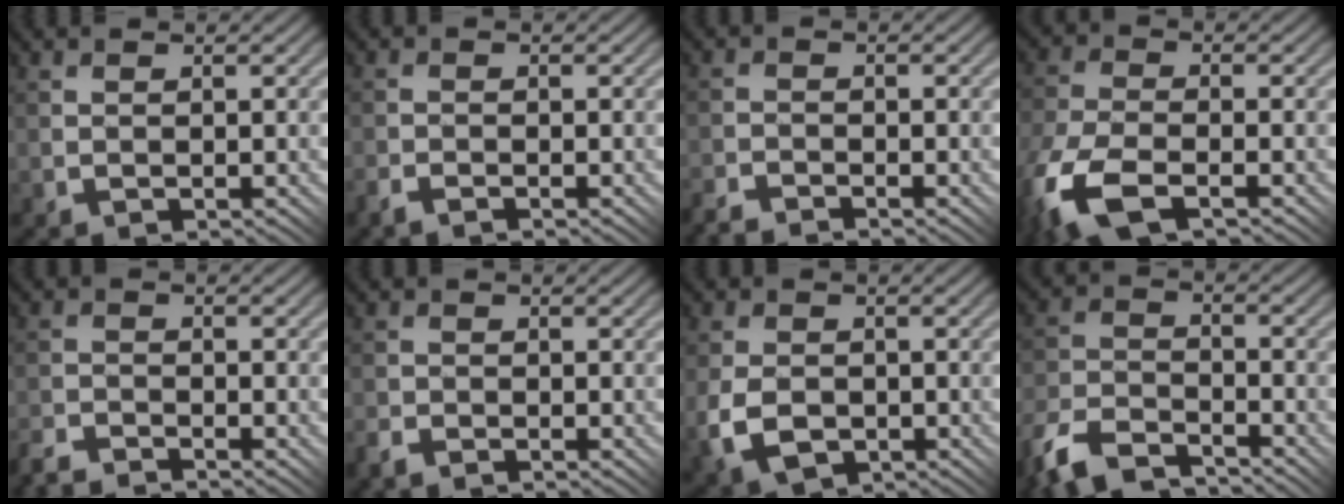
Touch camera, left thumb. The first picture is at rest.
{"total": 2.2, "force": [-1.8, 0.7, 1.0], "torque": [-0.024, 0.000, -0.042]}
{"total": 3.1, "force": [-3.0, 0.4, 0.6], "torque": [-0.012, 0.001, -0.065]}
{"total": 10.8, "force": [-6.2, 5.3, 7.1], "torque": [-0.188, -0.036, -0.114]}
{"total": 3.9, "force": [-3.8, 0.6, 0.9], "torque": [-0.018, -0.001, -0.083]}
{"total": 2.6, "force": [-2.1, 1.3, 0.9], "torque": [-0.026, -0.001, -0.048]}
{"total": 6.4, "force": [-2.2, 4.4, 4.0], "torque": [-0.101, -0.019, -0.040]}
{"total": 8.8, "force": [-7.5, 2.8, 3.5], "torque": [-0.082, -0.003, -0.159]}